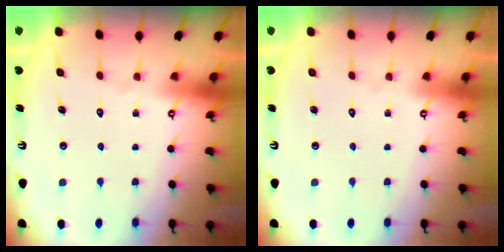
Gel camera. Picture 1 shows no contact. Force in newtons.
{"total": 0.0}